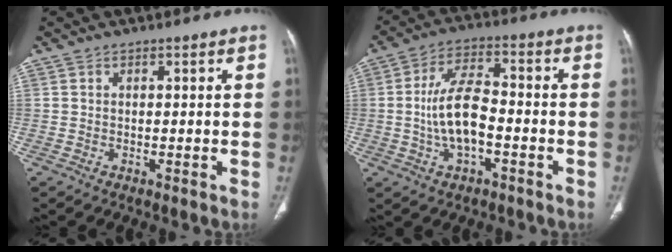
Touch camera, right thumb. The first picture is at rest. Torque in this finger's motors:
{"motor_torque": [-0.22, 0.36, 0.13, 0.20, 0.11]}